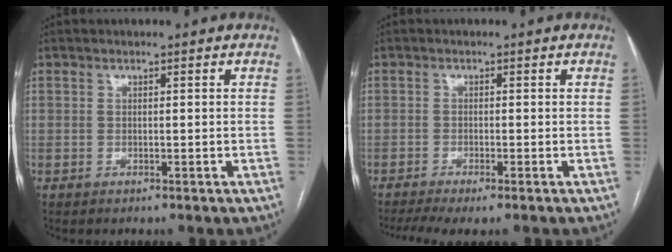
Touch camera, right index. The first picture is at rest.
{"total": 5.5, "force": [-4.0, 0.6, 3.7], "torque": [-0.059, -0.008, -0.064]}